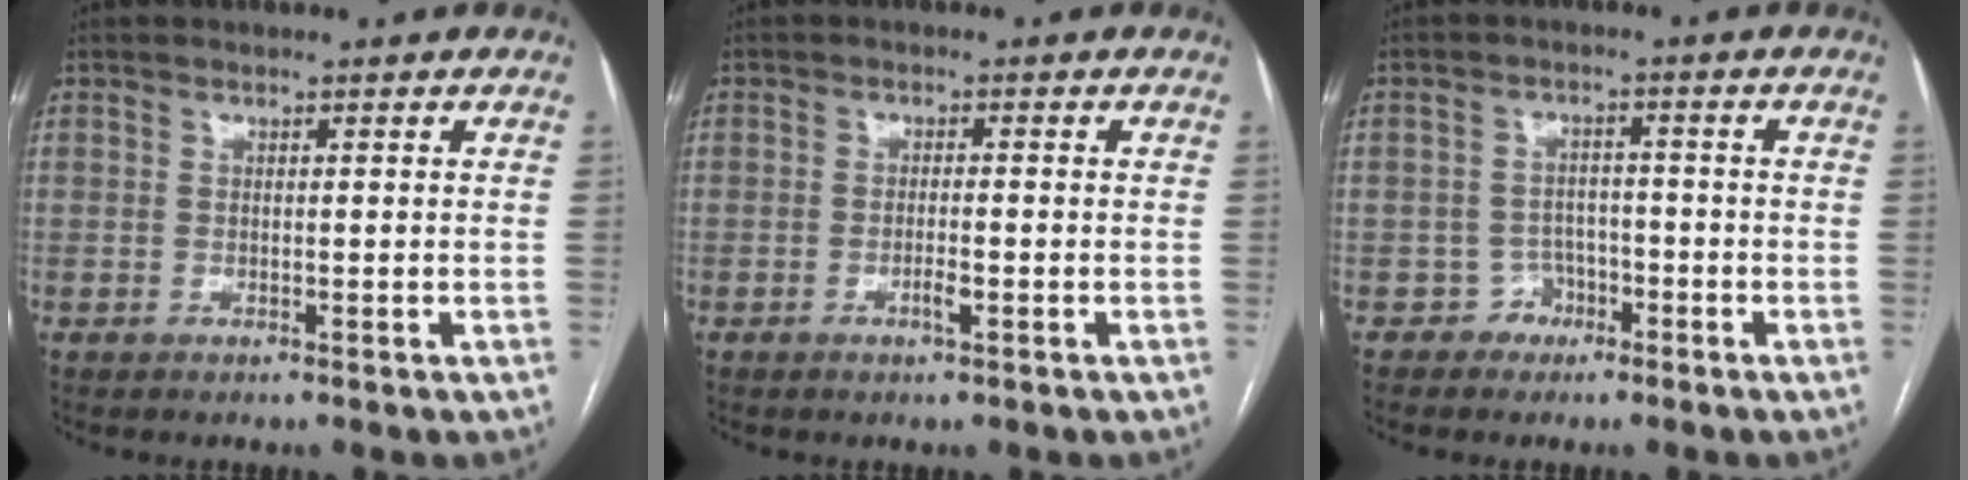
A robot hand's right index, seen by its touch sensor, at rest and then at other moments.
{"total": 2.1, "force": [-0.9, 0.3, 1.9], "torque": [-0.034, -0.001, -0.014]}
{"total": 3.2, "force": [-1.8, 2.6, -0.2], "torque": [0.011, 0.016, -0.030]}